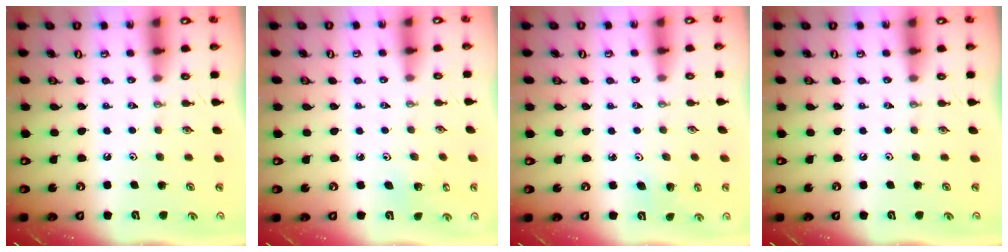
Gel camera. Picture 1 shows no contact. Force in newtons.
{"total": 1.7, "press": 1.7, "slide": 0.1}
{"total": 2.8, "press": 2.8, "slide": 0.3}
{"total": 0.0}